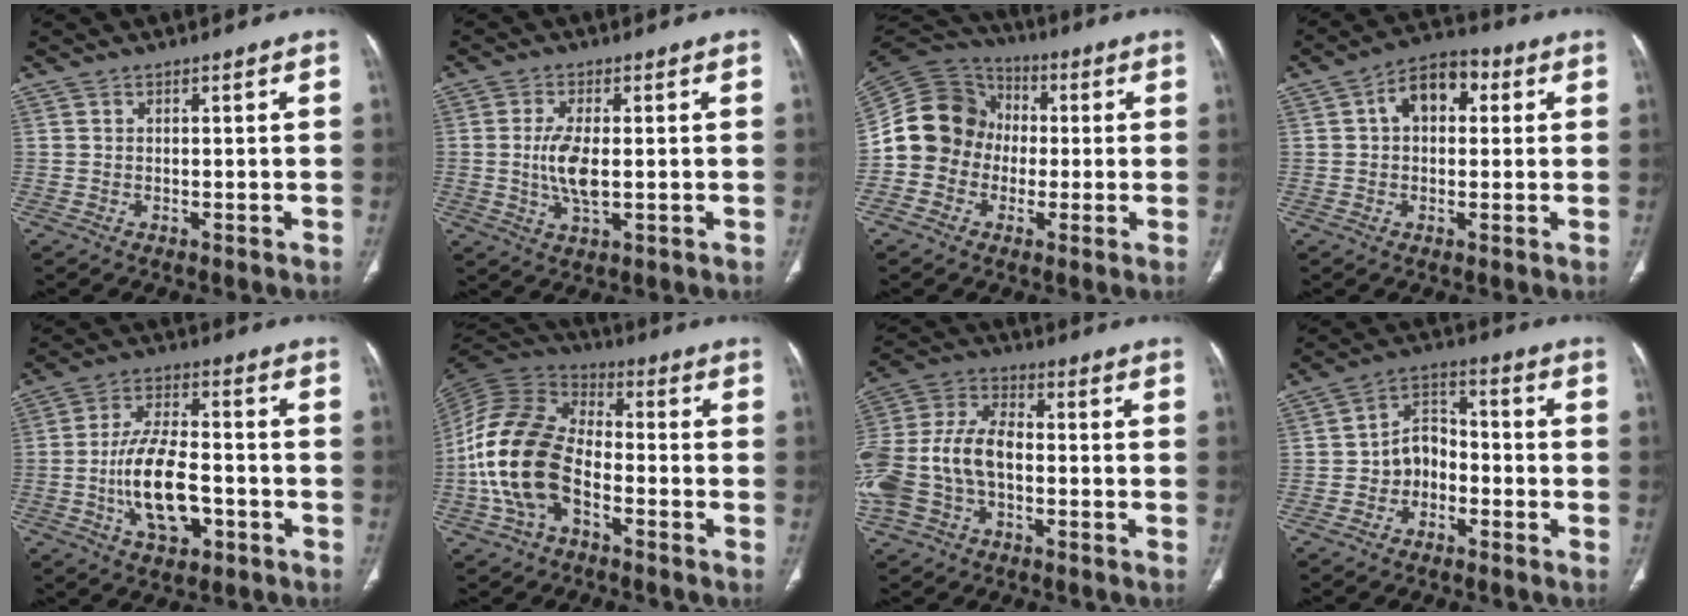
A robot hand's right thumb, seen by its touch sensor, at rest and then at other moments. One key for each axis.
{"total": 6.8, "fx": -0.2, "fy": 2.7, "fz": 6.2, "tx": -0.135, "ty": -0.009, "tz": -0.003}
{"total": 13.4, "fx": -1.3, "fy": 12.2, "fz": 5.3, "tx": -0.082, "ty": 0.034, "tz": -0.033}
{"total": 8.8, "fx": 2.0, "fy": 5.9, "fz": 6.3, "tx": -0.075, "ty": 0.022, "tz": 0.024}
{"total": 13.4, "fx": -3.7, "fy": 6.7, "fz": 11.1, "tx": -0.197, "ty": 0.024, "tz": -0.063}
{"total": 17.2, "fx": -4.8, "fy": 10.4, "fz": 12.9, "tx": -0.259, "ty": 0.038, "tz": -0.096}
{"total": 16.9, "fx": -3.4, "fy": 10.8, "fz": 12.6, "tx": -0.285, "ty": 0.036, "tz": -0.063}
{"total": 7.6, "fx": -2.3, "fy": 5.9, "fz": 4.3, "tx": -0.048, "ty": 0.041, "tz": -0.052}